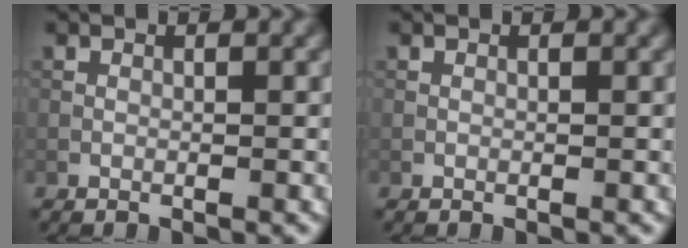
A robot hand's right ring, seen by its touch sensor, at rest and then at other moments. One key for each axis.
{"total": 0.0}